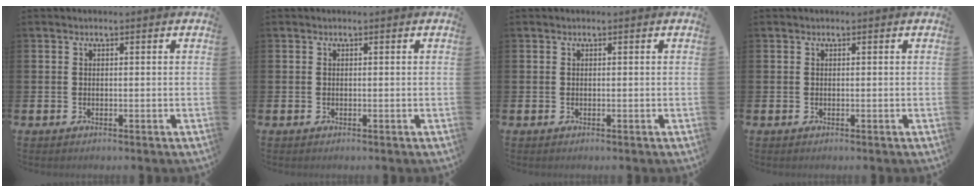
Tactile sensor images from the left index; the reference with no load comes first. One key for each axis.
{"total": 0.0}
{"total": 0.0}
{"total": 0.0}